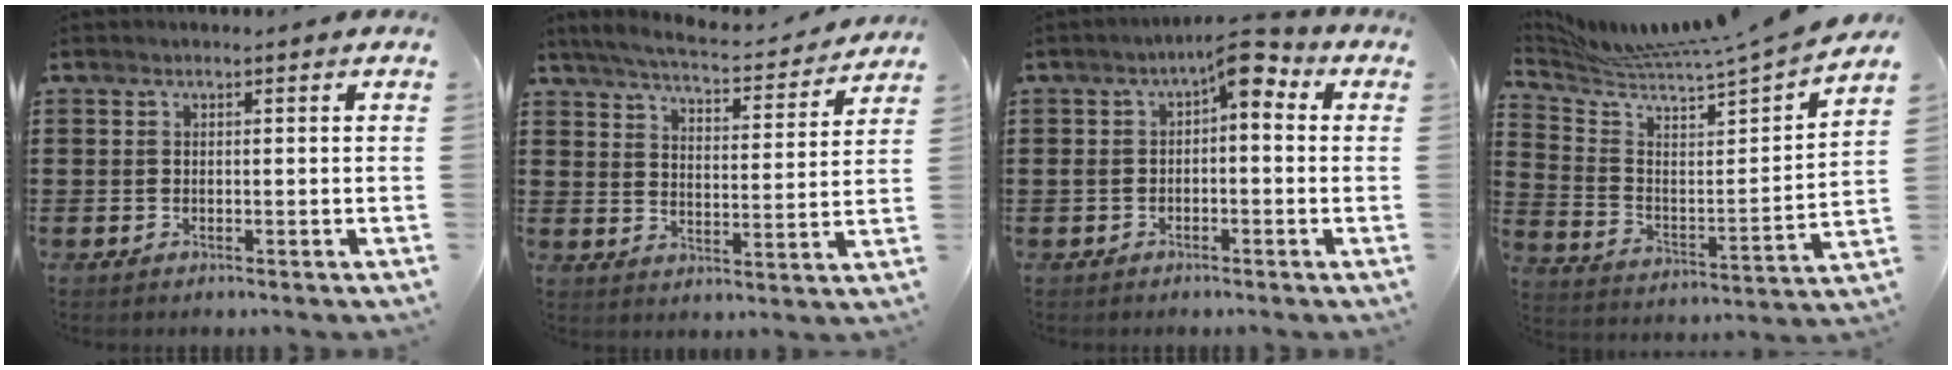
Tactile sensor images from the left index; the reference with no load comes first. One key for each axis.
{"total": 5.0, "fx": 4.8, "fy": 0.0, "fz": 1.4, "tx": -0.053, "ty": -0.033, "tz": 0.078}
{"total": 5.3, "fx": 1.1, "fy": 2.4, "fz": 4.6, "tx": -0.079, "ty": 0.002, "tz": 0.010}
{"total": 5.1, "fx": 4.9, "fy": -0.8, "fz": 1.4, "tx": -0.057, "ty": -0.060, "tz": 0.075}